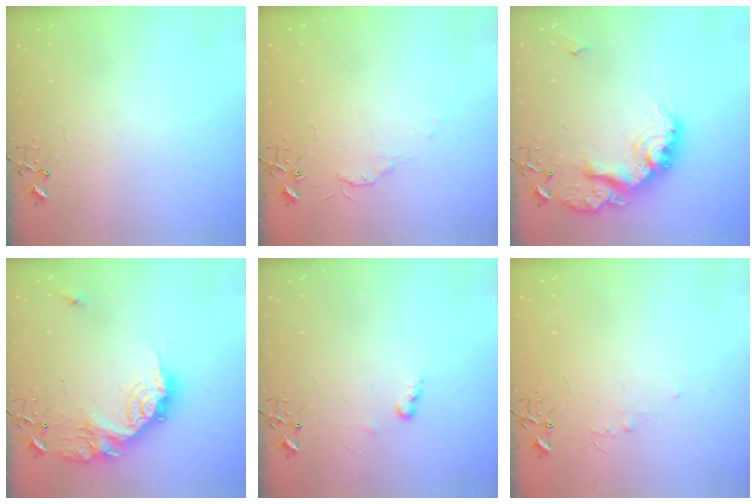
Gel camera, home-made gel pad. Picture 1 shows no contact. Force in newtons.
{"total": 4.8, "press": 4.8, "slide": 0.7}
{"total": 19.5, "press": 19.5, "slide": 1.0}
{"total": 19.2, "press": 19.2, "slide": 1.0}
{"total": 6.0, "press": 5.9, "slide": 0.7}
{"total": 3.9, "press": 3.9, "slide": 0.4}